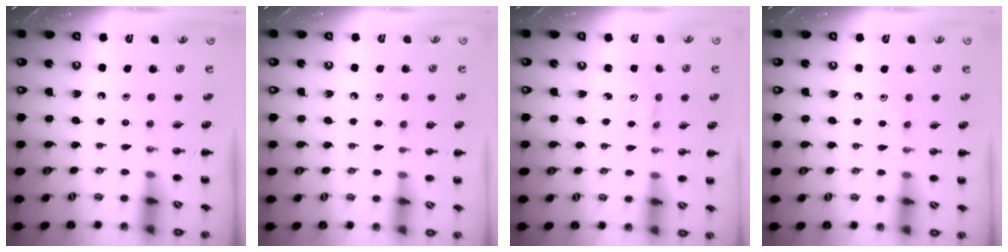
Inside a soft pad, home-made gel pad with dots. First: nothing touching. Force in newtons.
{"total": 4.3, "press": 4.1, "slide": 1.2}
{"total": 1.5, "press": 1.5, "slide": 0.3}
{"total": 2.7, "press": 2.5, "slide": 0.9}